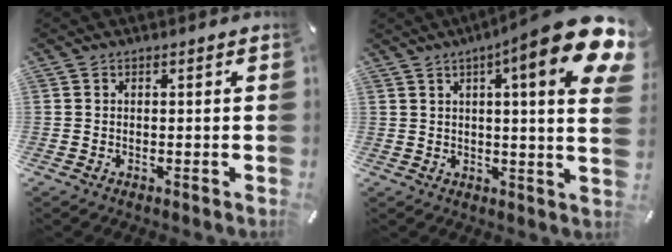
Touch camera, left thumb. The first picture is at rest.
{"total": 17.4, "force": [8.0, 2.1, 15.3], "torque": [-0.223, -0.047, 0.112]}